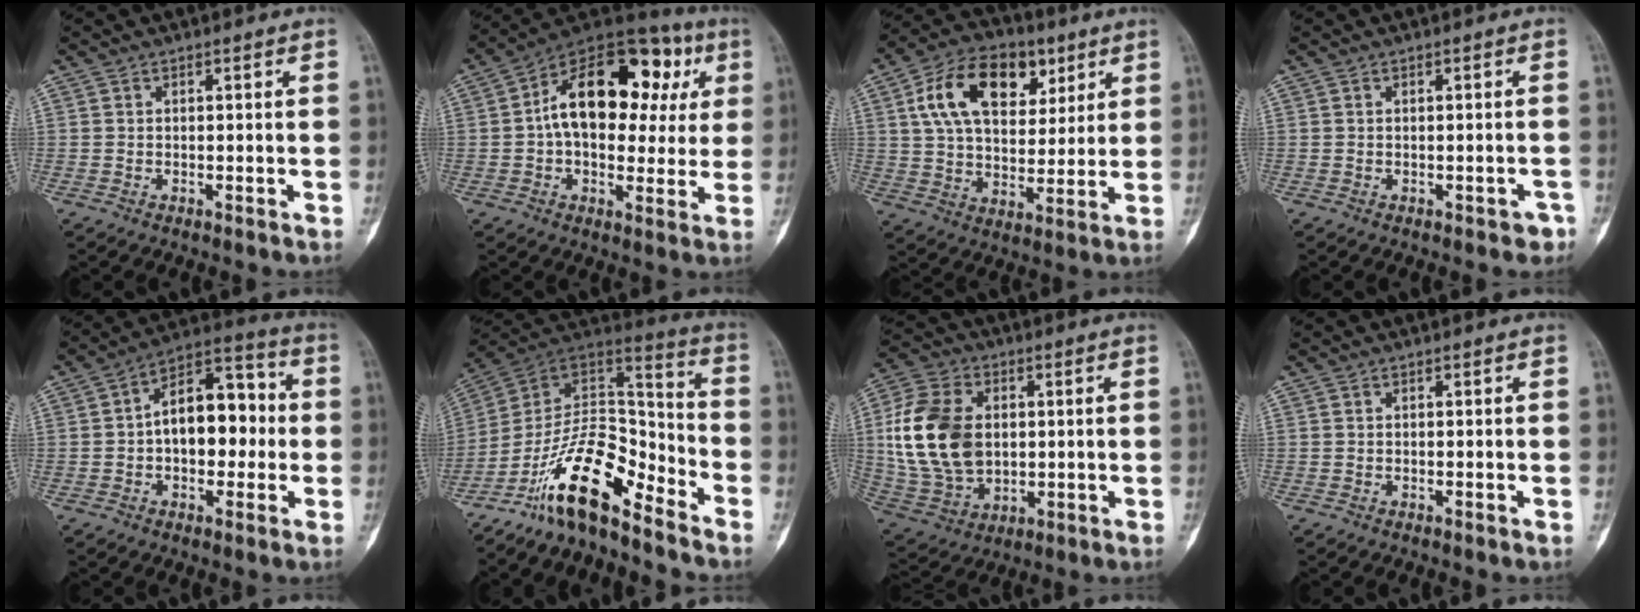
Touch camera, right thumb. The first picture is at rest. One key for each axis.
{"total": 22.9, "fx": 4.2, "fy": 13.9, "fz": 17.7, "tx": -0.226, "ty": 0.036, "tz": 0.053}
{"total": 18.5, "fx": 7.2, "fy": 11.5, "fz": 12.6, "tx": -0.184, "ty": -0.008, "tz": 0.123}
{"total": 1.9, "fx": -1.1, "fy": 1.1, "fz": 1.2, "tx": -0.005, "ty": 0.012, "tz": -0.010}
{"total": 14.5, "fx": 0.0, "fy": 8.9, "fz": 11.5, "tx": -0.135, "ty": 0.042, "tz": -0.011}
{"total": 17.1, "fx": -11.4, "fy": 6.4, "fz": 10.9, "tx": -0.167, "ty": 0.108, "tz": -0.206}
{"total": 18.5, "fx": 1.9, "fy": 12.9, "fz": 13.2, "tx": -0.246, "ty": -0.002, "tz": 0.045}
{"total": 0.0}